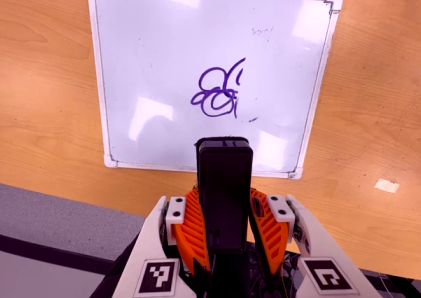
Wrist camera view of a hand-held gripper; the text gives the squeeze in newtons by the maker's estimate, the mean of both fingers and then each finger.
{"total": 8.4, "left": 6.8, "right": 9.9}